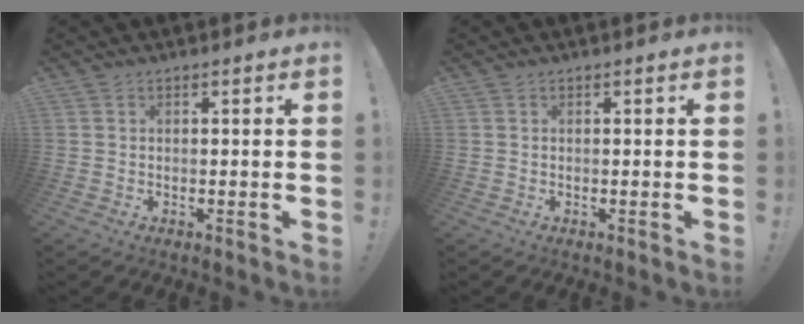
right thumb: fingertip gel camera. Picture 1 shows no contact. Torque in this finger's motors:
{"motor_torque": [-0.01, 0.00, 0.00, 0.00, 0.00]}